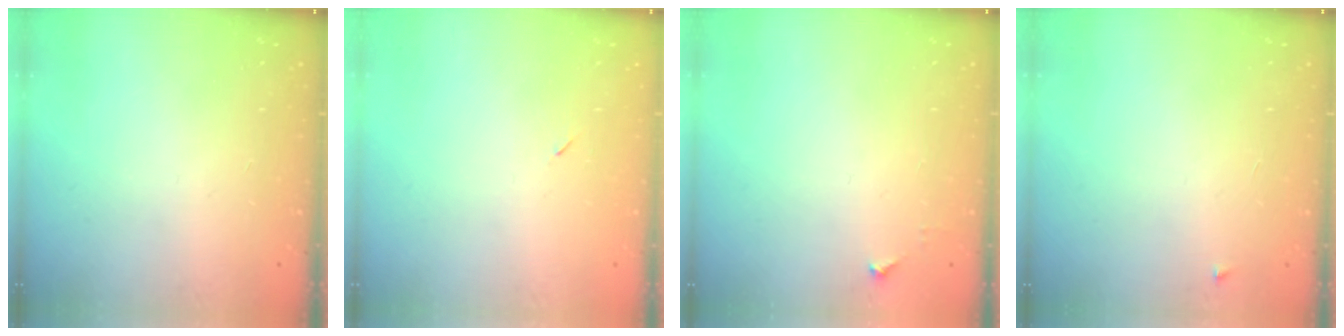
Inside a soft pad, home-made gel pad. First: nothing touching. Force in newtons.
{"total": 2.6, "press": 2.3, "slide": 1.2}
{"total": 3.4, "press": 3.4, "slide": 0.4}
{"total": 2.5, "press": 2.4, "slide": 0.4}